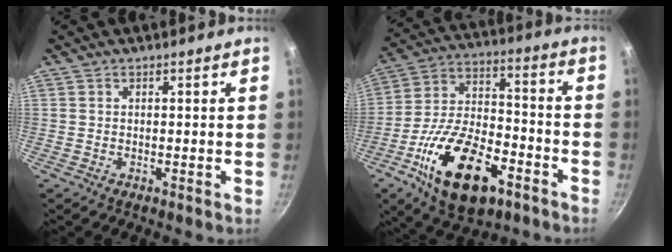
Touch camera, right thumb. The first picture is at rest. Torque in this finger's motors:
{"motor_torque": [0.35, 0.53, 1.33, -1.44, 0.42]}